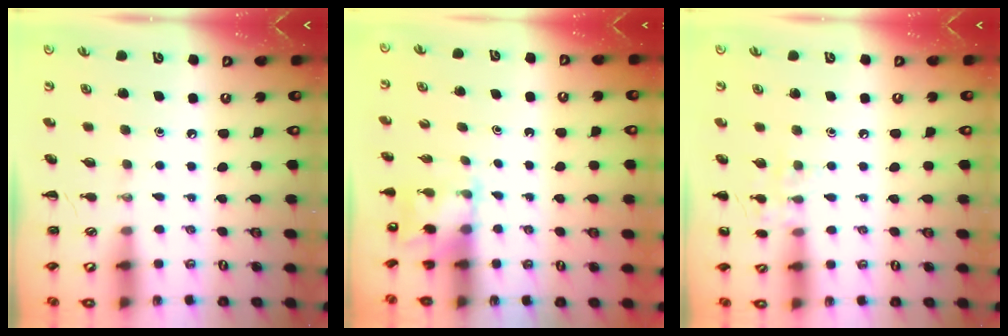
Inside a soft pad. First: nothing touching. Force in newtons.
{"total": 3.1, "press": 2.9, "slide": 1.0}
{"total": 7.7, "press": 7.4, "slide": 1.9}